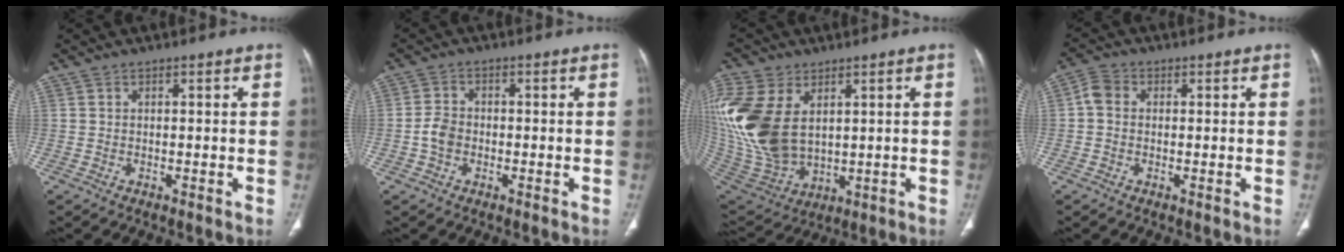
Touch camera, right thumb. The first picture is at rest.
{"total": 4.1, "force": [-1.2, 3.1, 2.4], "torque": [-0.041, 0.014, -0.027]}
{"total": 22.2, "force": [4.7, 14.5, 16.2], "torque": [-0.377, -0.021, 0.110]}
{"total": 3.3, "force": [0.1, 2.6, 2.0], "torque": [-0.034, 0.006, -0.010]}